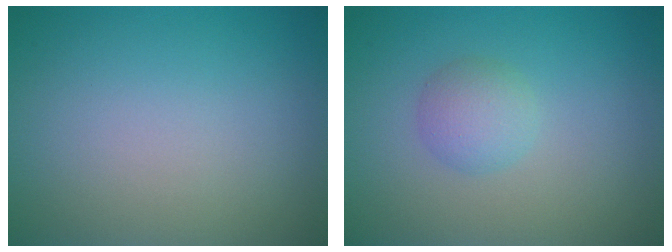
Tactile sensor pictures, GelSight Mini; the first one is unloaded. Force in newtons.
{"total": 2.1, "press": 2.1, "slide": 0.1}